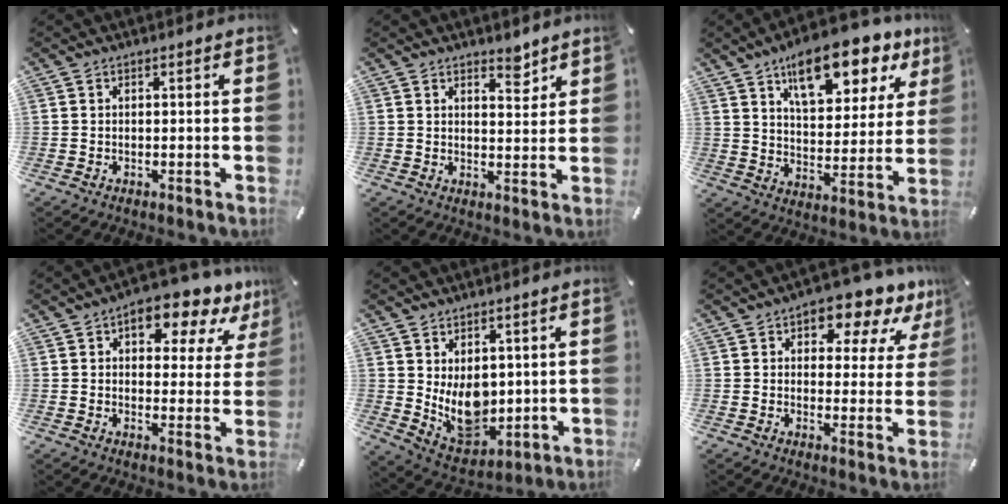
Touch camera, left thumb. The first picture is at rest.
{"total": 4.3, "force": [3.5, 1.8, 1.7], "torque": [0.008, -0.033, 0.054]}
{"total": 15.9, "force": [11.1, 6.9, 9.1], "torque": [-0.123, -0.068, 0.187]}
{"total": 10.7, "force": [6.7, 5.6, 6.1], "torque": [-0.062, -0.042, 0.106]}
{"total": 10.5, "force": [2.0, 8.1, 6.4], "torque": [-0.106, -0.029, 0.046]}
{"total": 9.8, "force": [7.2, 4.9, 4.7], "torque": [-0.056, -0.049, 0.121]}